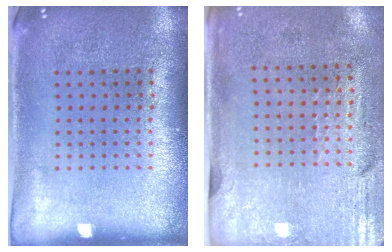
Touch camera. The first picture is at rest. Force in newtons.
{"total": 2.9, "press": 2.5, "slide": 1.5}